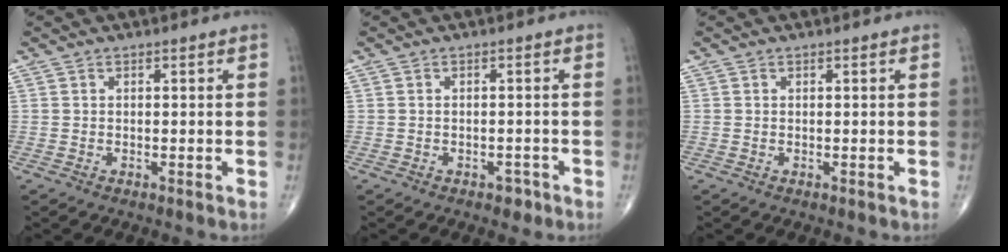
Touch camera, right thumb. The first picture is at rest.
{"total": 1.7, "force": [-1.1, 1.0, 0.7], "torque": [-0.001, 0.006, -0.014]}
{"total": 0.0}